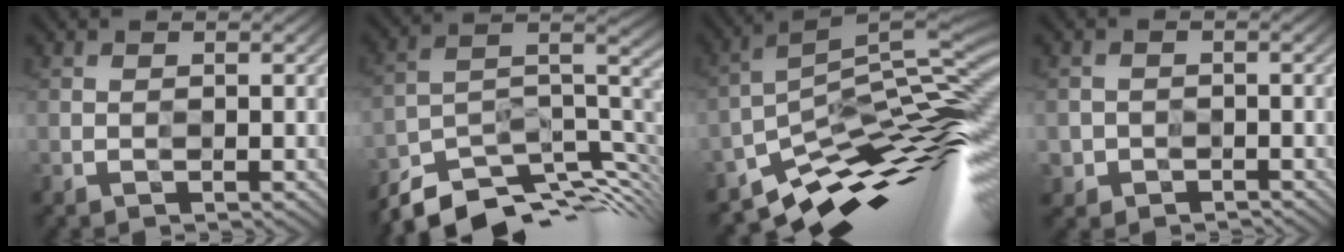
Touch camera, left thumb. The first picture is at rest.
{"total": 10.9, "force": [-8.8, 3.6, 5.3], "torque": [-0.105, 0.010, -0.149]}
{"total": 12.1, "force": [-7.2, 3.1, 9.3], "torque": [-0.155, 0.011, -0.132]}
{"total": 1.7, "force": [-0.9, 1.0, -1.1], "torque": [0.024, -0.003, -0.018]}